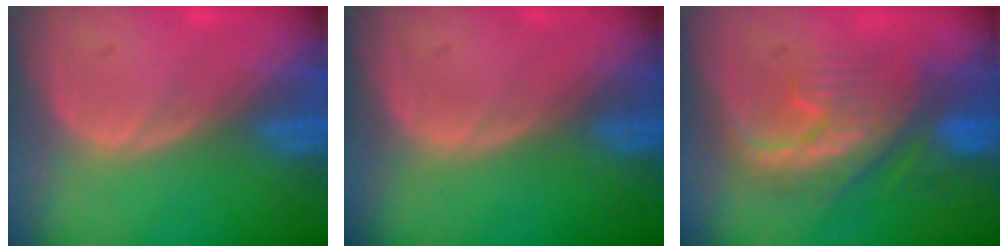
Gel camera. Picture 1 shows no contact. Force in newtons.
{"total": 0.0}
{"total": 8.0, "press": 7.9, "slide": 1.1}